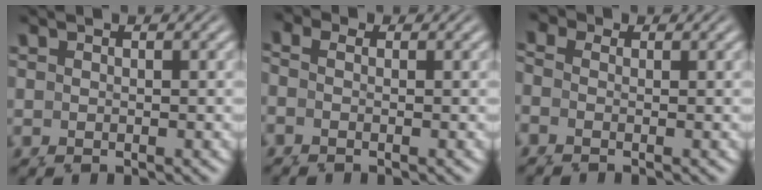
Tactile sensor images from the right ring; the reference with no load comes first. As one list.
[{"total": 1.6, "force": [0.0, 1.0, 1.2], "torque": [-0.033, -0.006, -0.001]}, {"total": 2.1, "force": [0.3, 1.7, 1.1], "torque": [-0.028, -0.004, -0.001]}]